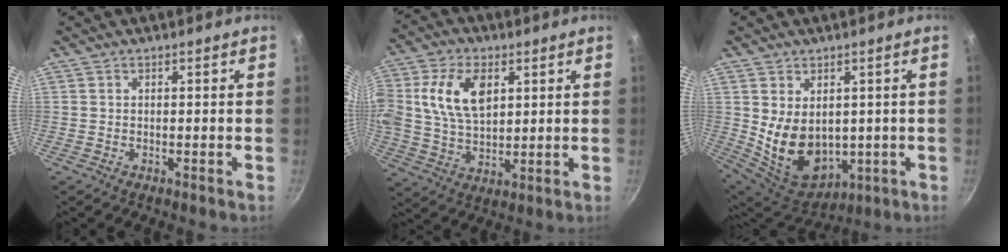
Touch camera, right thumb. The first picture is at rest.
{"total": 13.0, "force": [3.5, 8.1, 9.4], "torque": [-0.164, -0.005, 0.063]}
{"total": 13.1, "force": [0.8, 9.3, 9.2], "torque": [-0.135, -0.032, 0.049]}